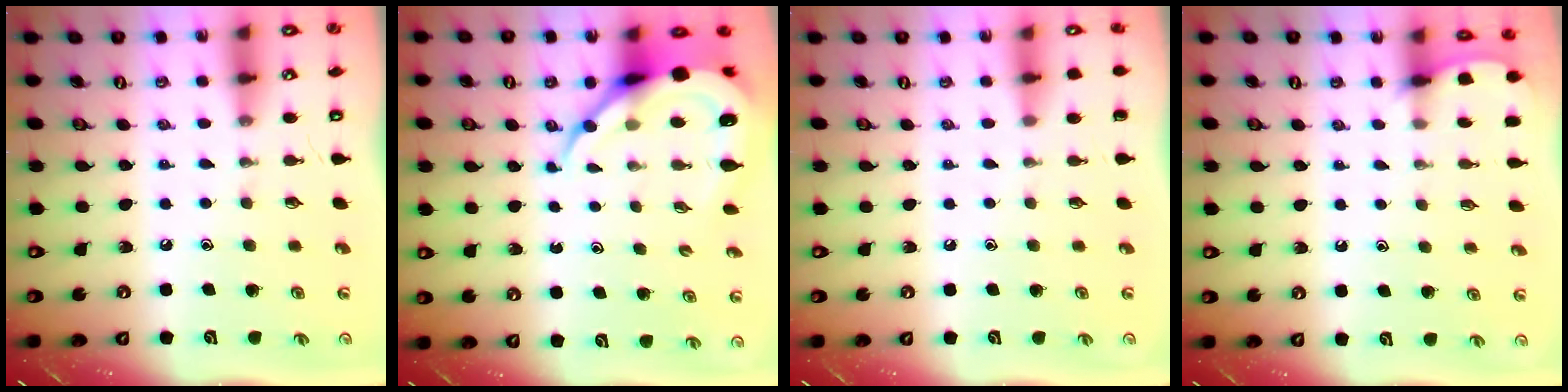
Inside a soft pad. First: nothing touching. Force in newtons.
{"total": 10.9, "press": 10.8, "slide": 1.2}
{"total": 0.0}
{"total": 2.6, "press": 2.6, "slide": 0.3}